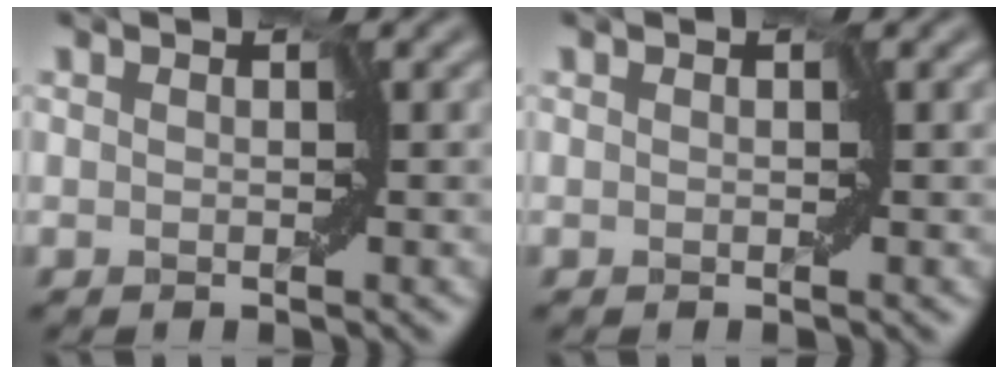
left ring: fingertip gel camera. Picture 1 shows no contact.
{"total": 0.0}